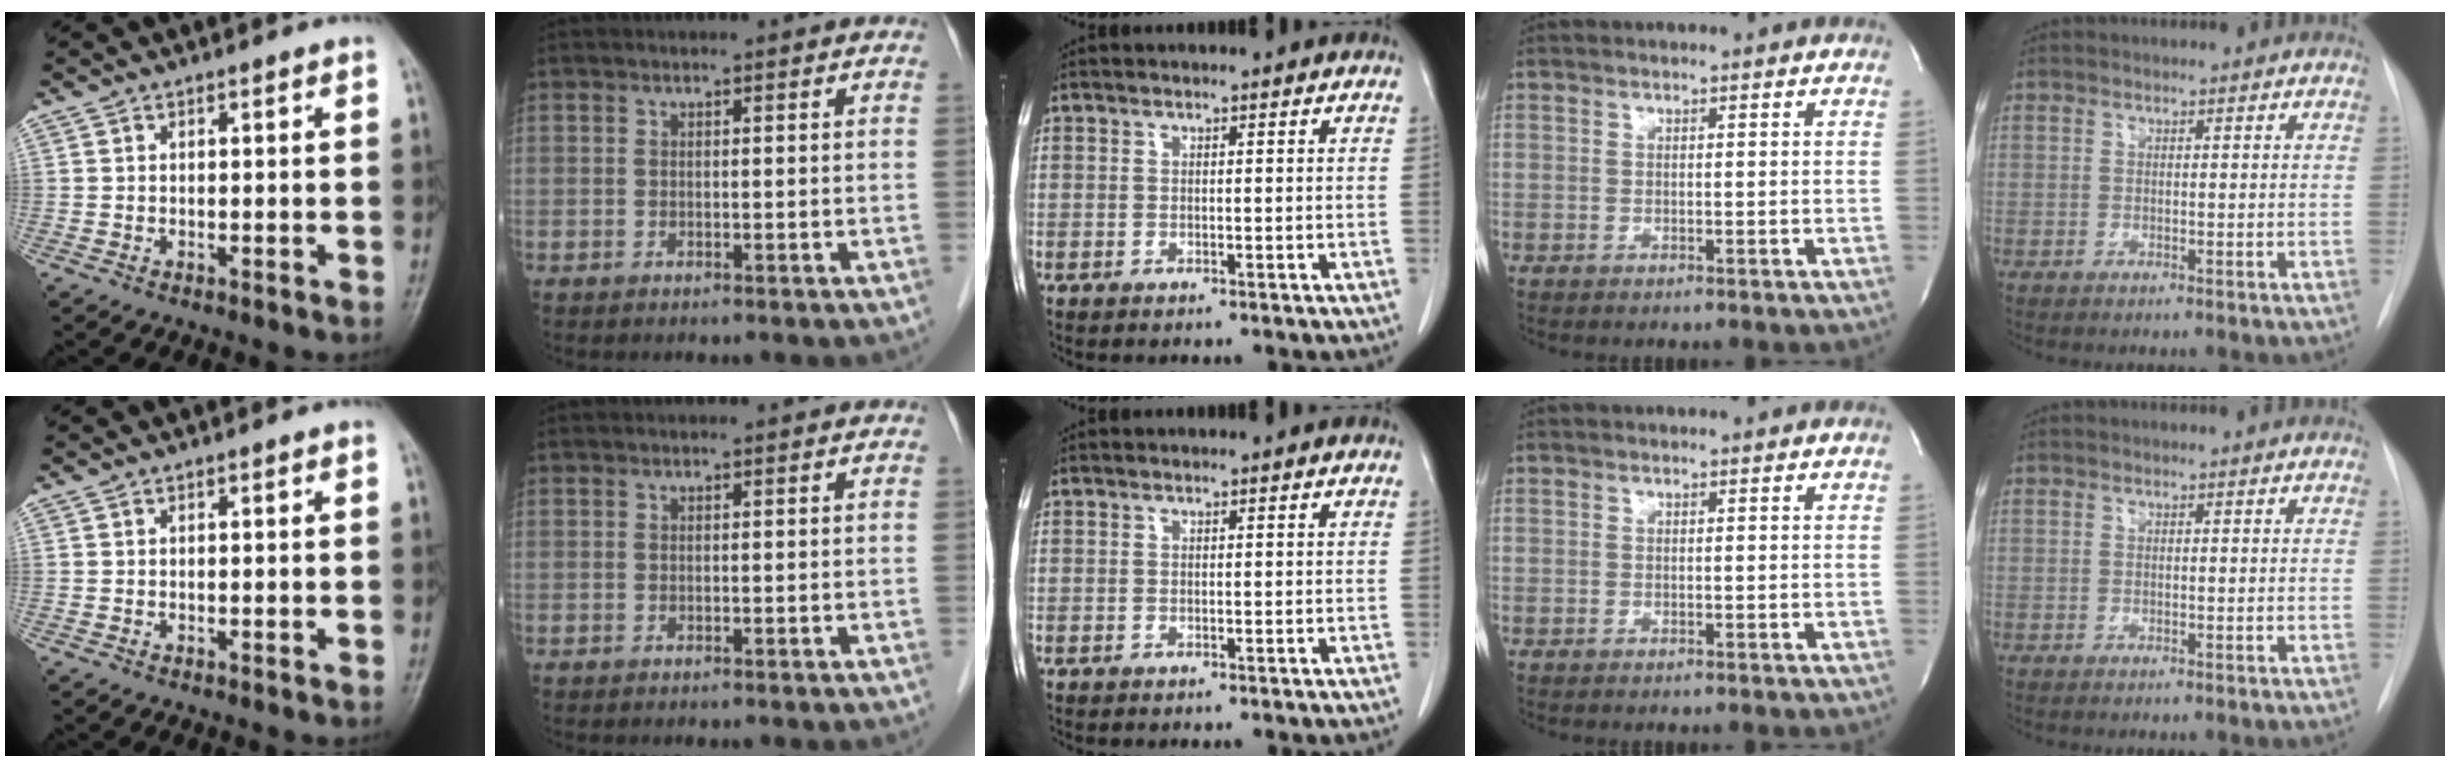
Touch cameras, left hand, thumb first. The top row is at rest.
{}